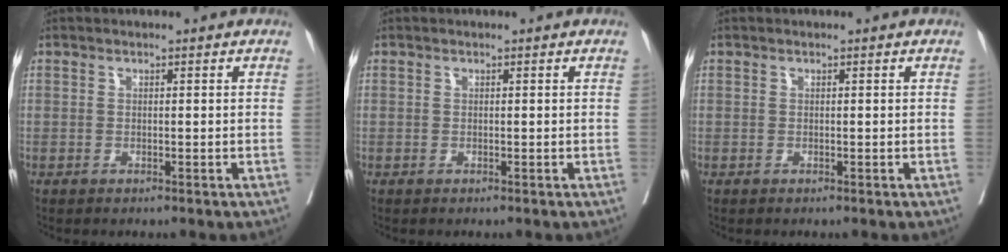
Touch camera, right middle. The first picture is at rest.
{"total": 0.0}
{"total": 0.0}